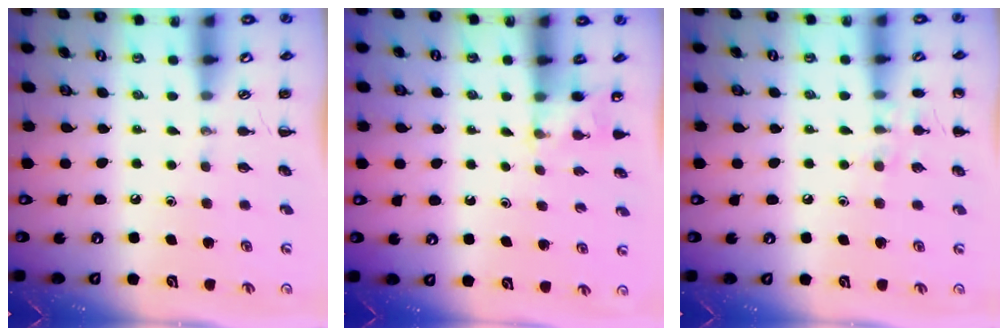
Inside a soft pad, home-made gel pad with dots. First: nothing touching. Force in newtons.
{"total": 2.0, "press": 1.9, "slide": 0.6}
{"total": 7.4, "press": 7.1, "slide": 2.1}